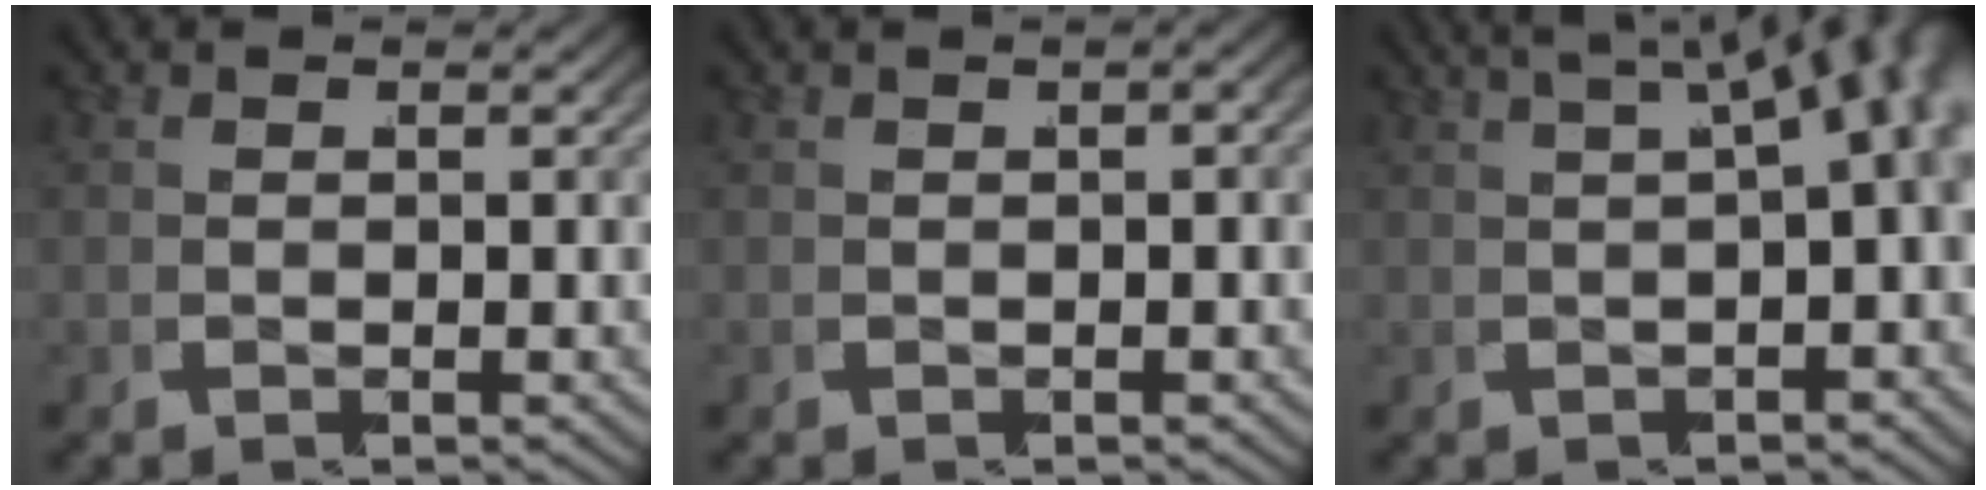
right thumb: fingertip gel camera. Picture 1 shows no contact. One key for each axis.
{"total": 1.9, "fx": 0.4, "fy": 0.9, "fz": 1.6, "tx": -0.015, "ty": 0.009, "tz": 0.003}
{"total": 8.5, "fx": 2.5, "fy": 4.8, "fz": 6.6, "tx": -0.061, "ty": 0.030, "tz": 0.019}